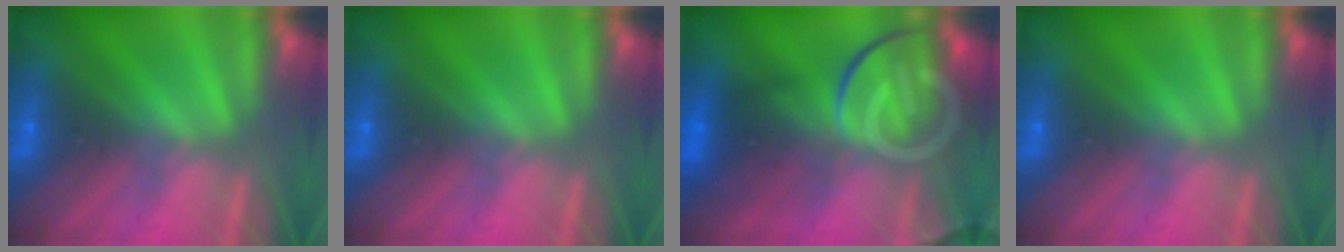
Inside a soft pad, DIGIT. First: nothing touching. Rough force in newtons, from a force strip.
{"total": 0.0}
{"total": 8.1}
{"total": 0.0}